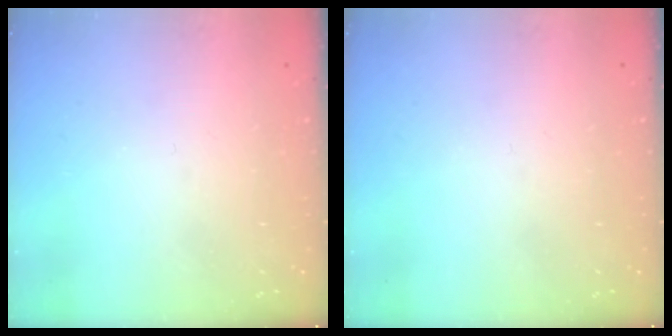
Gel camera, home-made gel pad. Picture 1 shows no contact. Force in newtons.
{"total": 0.0}